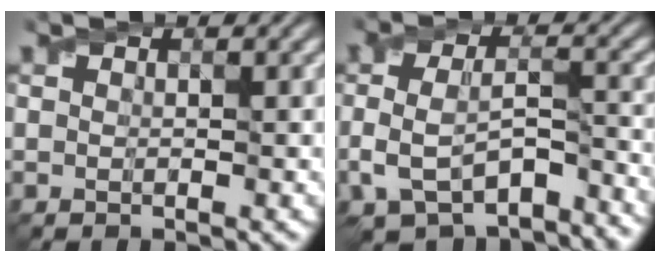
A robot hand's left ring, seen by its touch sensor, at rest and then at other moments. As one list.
[{"total": 7.7, "force": [-4.0, 3.9, 5.2], "torque": [-0.108, -0.021, -0.054]}]